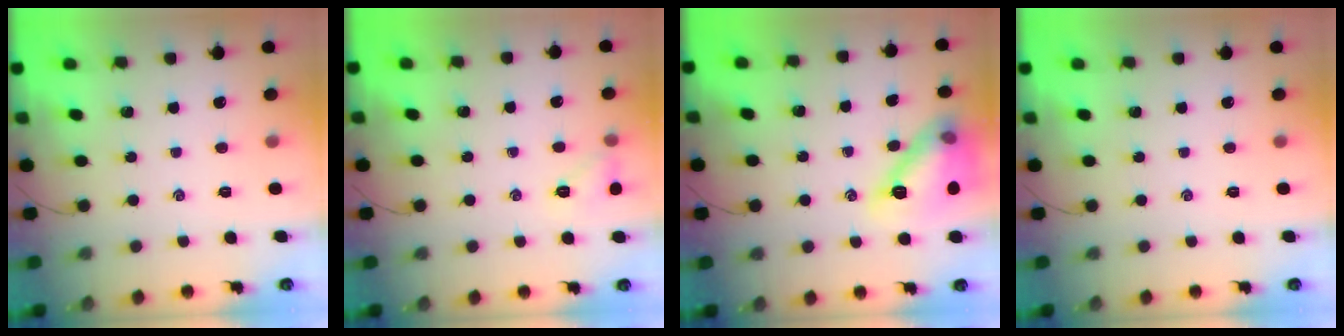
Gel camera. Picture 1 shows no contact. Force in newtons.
{"total": 6.5, "press": 6.2, "slide": 1.7}
{"total": 15.4, "press": 15.4, "slide": 0.2}
{"total": 0.0}